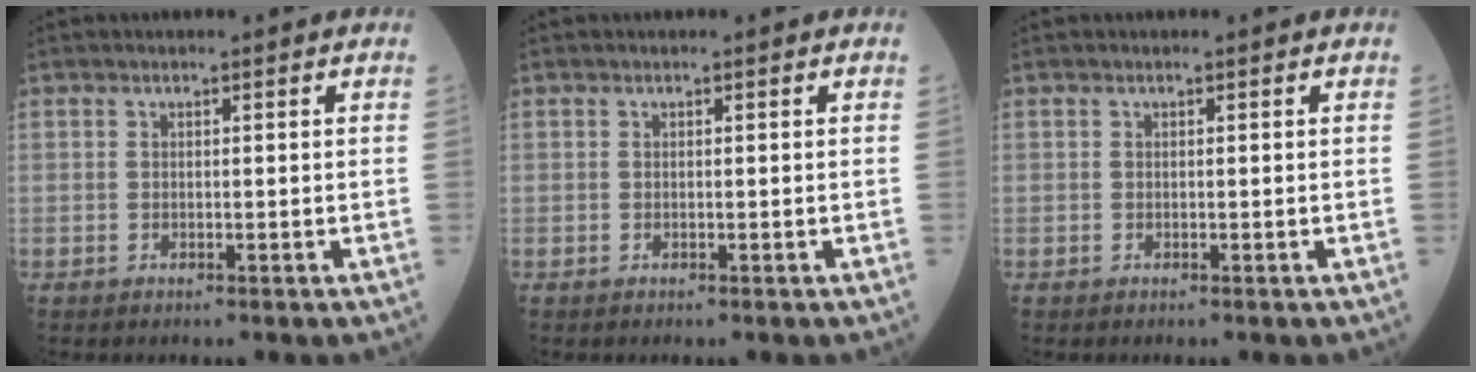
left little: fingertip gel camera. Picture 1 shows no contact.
{"total": 0.0}
{"total": 0.0}